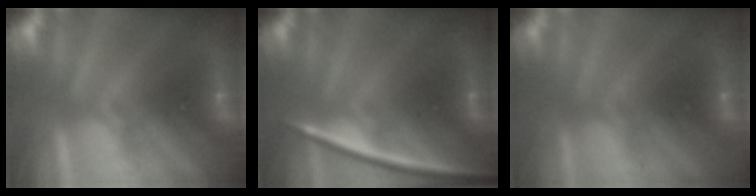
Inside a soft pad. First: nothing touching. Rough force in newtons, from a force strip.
{"total": 2.3}
{"total": 2.9}